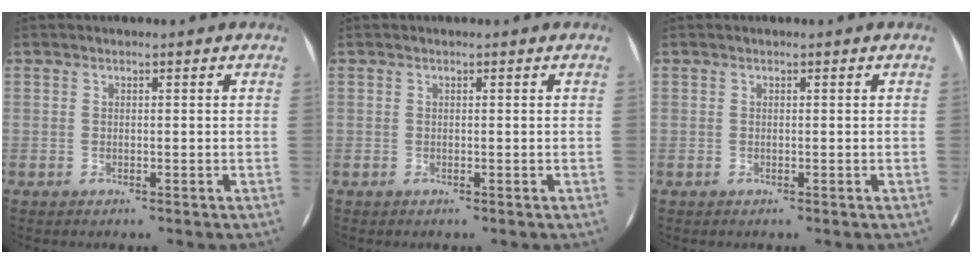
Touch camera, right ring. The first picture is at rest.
{"total": 0.0}
{"total": 0.0}